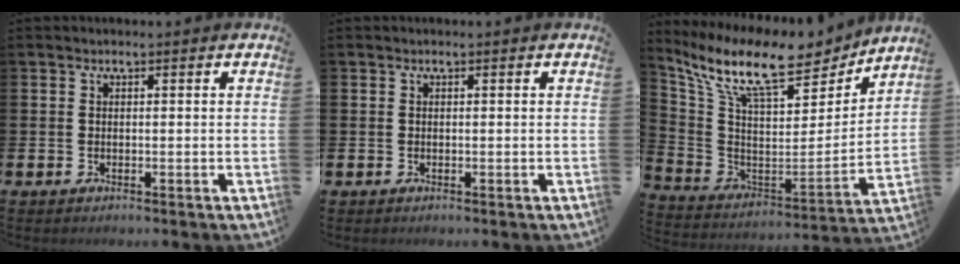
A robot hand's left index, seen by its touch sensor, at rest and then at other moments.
{"total": 0.0}
{"total": 12.8, "force": [10.5, 3.6, 6.3], "torque": [-0.154, -0.070, 0.179]}